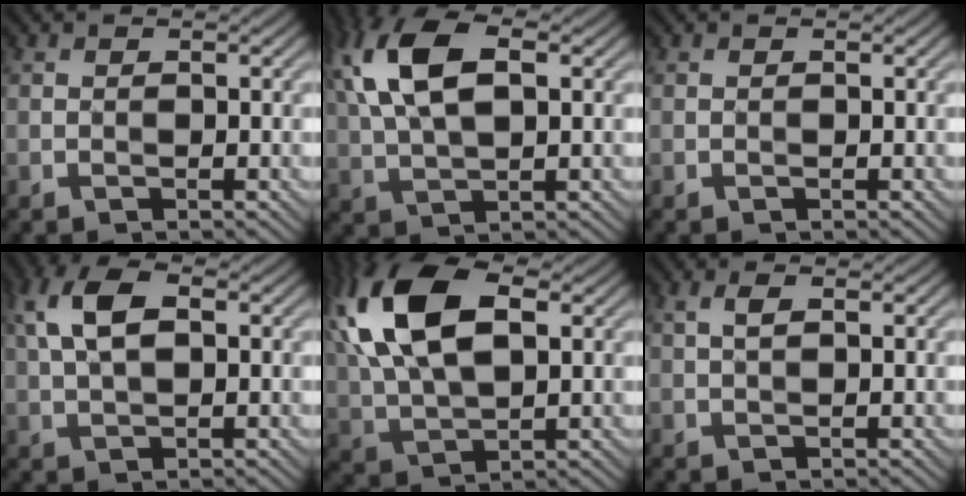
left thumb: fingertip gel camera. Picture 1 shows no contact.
{"total": 11.0, "force": [3.5, 5.2, 9.0], "torque": [-0.210, 0.020, 0.064]}
{"total": 0.0}
{"total": 7.2, "force": [1.9, 3.6, 5.9], "torque": [-0.131, 0.018, 0.032]}
{"total": 15.5, "force": [5.0, 8.1, 12.2], "torque": [-0.279, 0.027, 0.090]}
{"total": 1.9, "force": [0.7, 0.6, 1.7], "torque": [-0.042, 0.006, 0.015]}